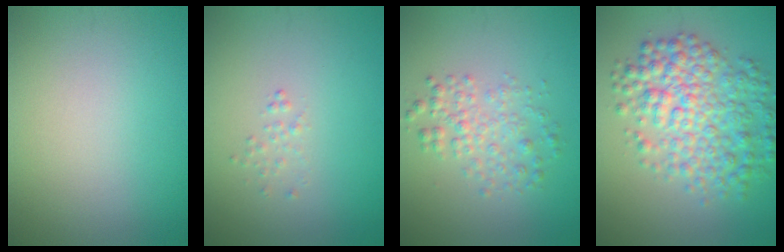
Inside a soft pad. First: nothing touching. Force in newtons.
{"total": 0.7, "press": 0.7, "slide": 0.1}
{"total": 2.7, "press": 2.7, "slide": 0.0}
{"total": 6.7, "press": 6.7, "slide": 0.1}